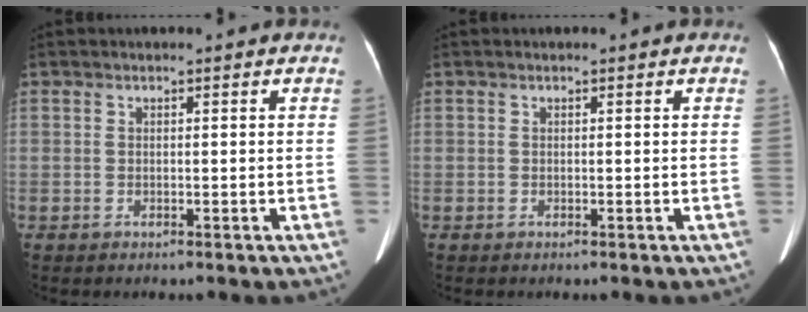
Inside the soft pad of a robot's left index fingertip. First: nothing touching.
{"total": 0.0}